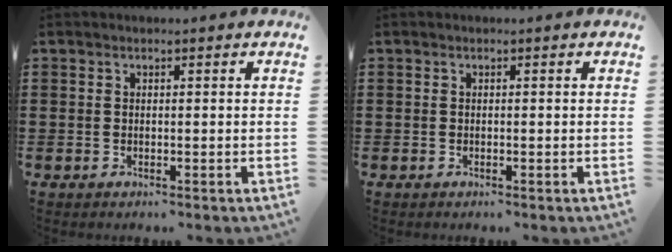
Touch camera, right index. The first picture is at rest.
{"total": 0.0}